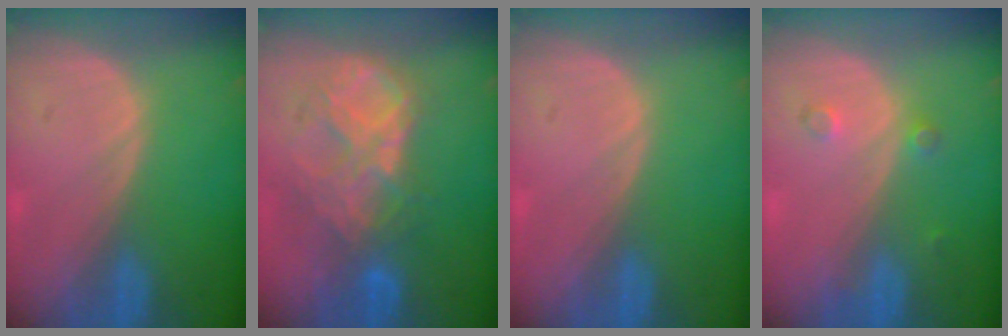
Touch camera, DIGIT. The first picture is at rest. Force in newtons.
{"total": 9.2, "press": 7.8, "slide": 4.9}
{"total": 0.0}
{"total": 2.1, "press": 1.8, "slide": 1.1}